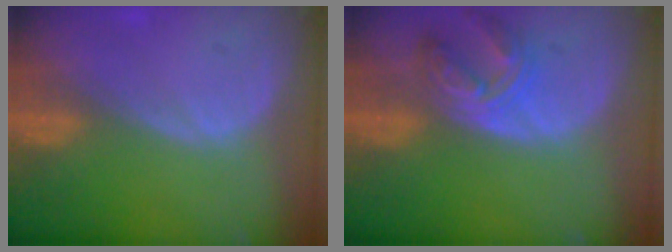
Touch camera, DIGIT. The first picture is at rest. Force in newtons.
{"total": 6.6, "press": 6.4, "slide": 1.7}